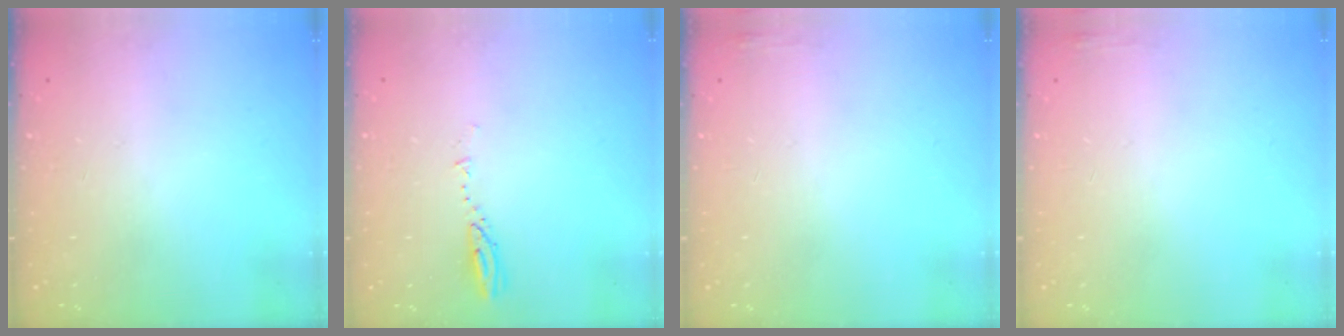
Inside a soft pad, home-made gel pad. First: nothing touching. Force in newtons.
{"total": 3.2, "press": 3.2, "slide": 0.3}
{"total": 3.5, "press": 3.1, "slide": 1.6}
{"total": 3.5, "press": 3.1, "slide": 1.6}